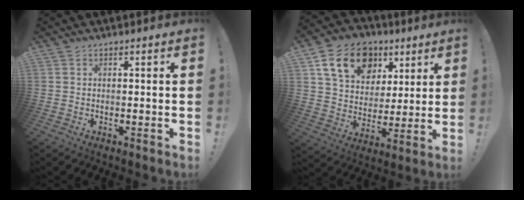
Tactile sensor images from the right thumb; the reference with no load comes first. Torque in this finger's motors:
{"motor_torque": [1.80, 1.85, 0.26, 0.25, 0.22]}